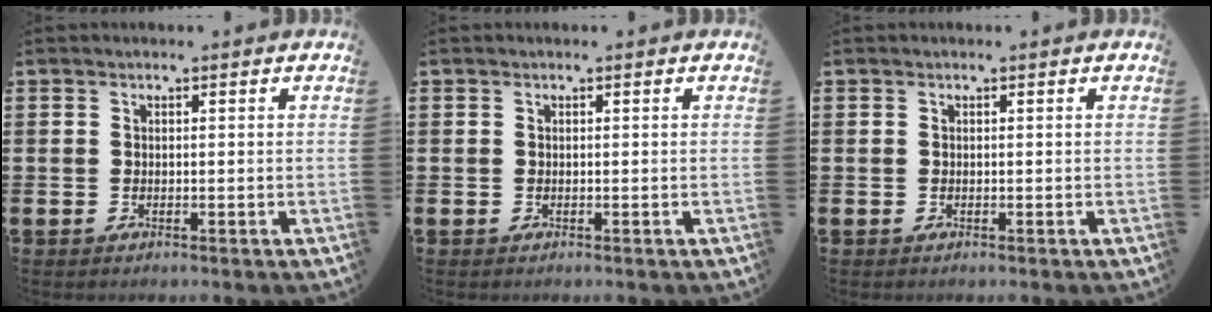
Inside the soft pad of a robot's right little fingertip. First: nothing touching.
{"total": 0.0}
{"total": 0.0}